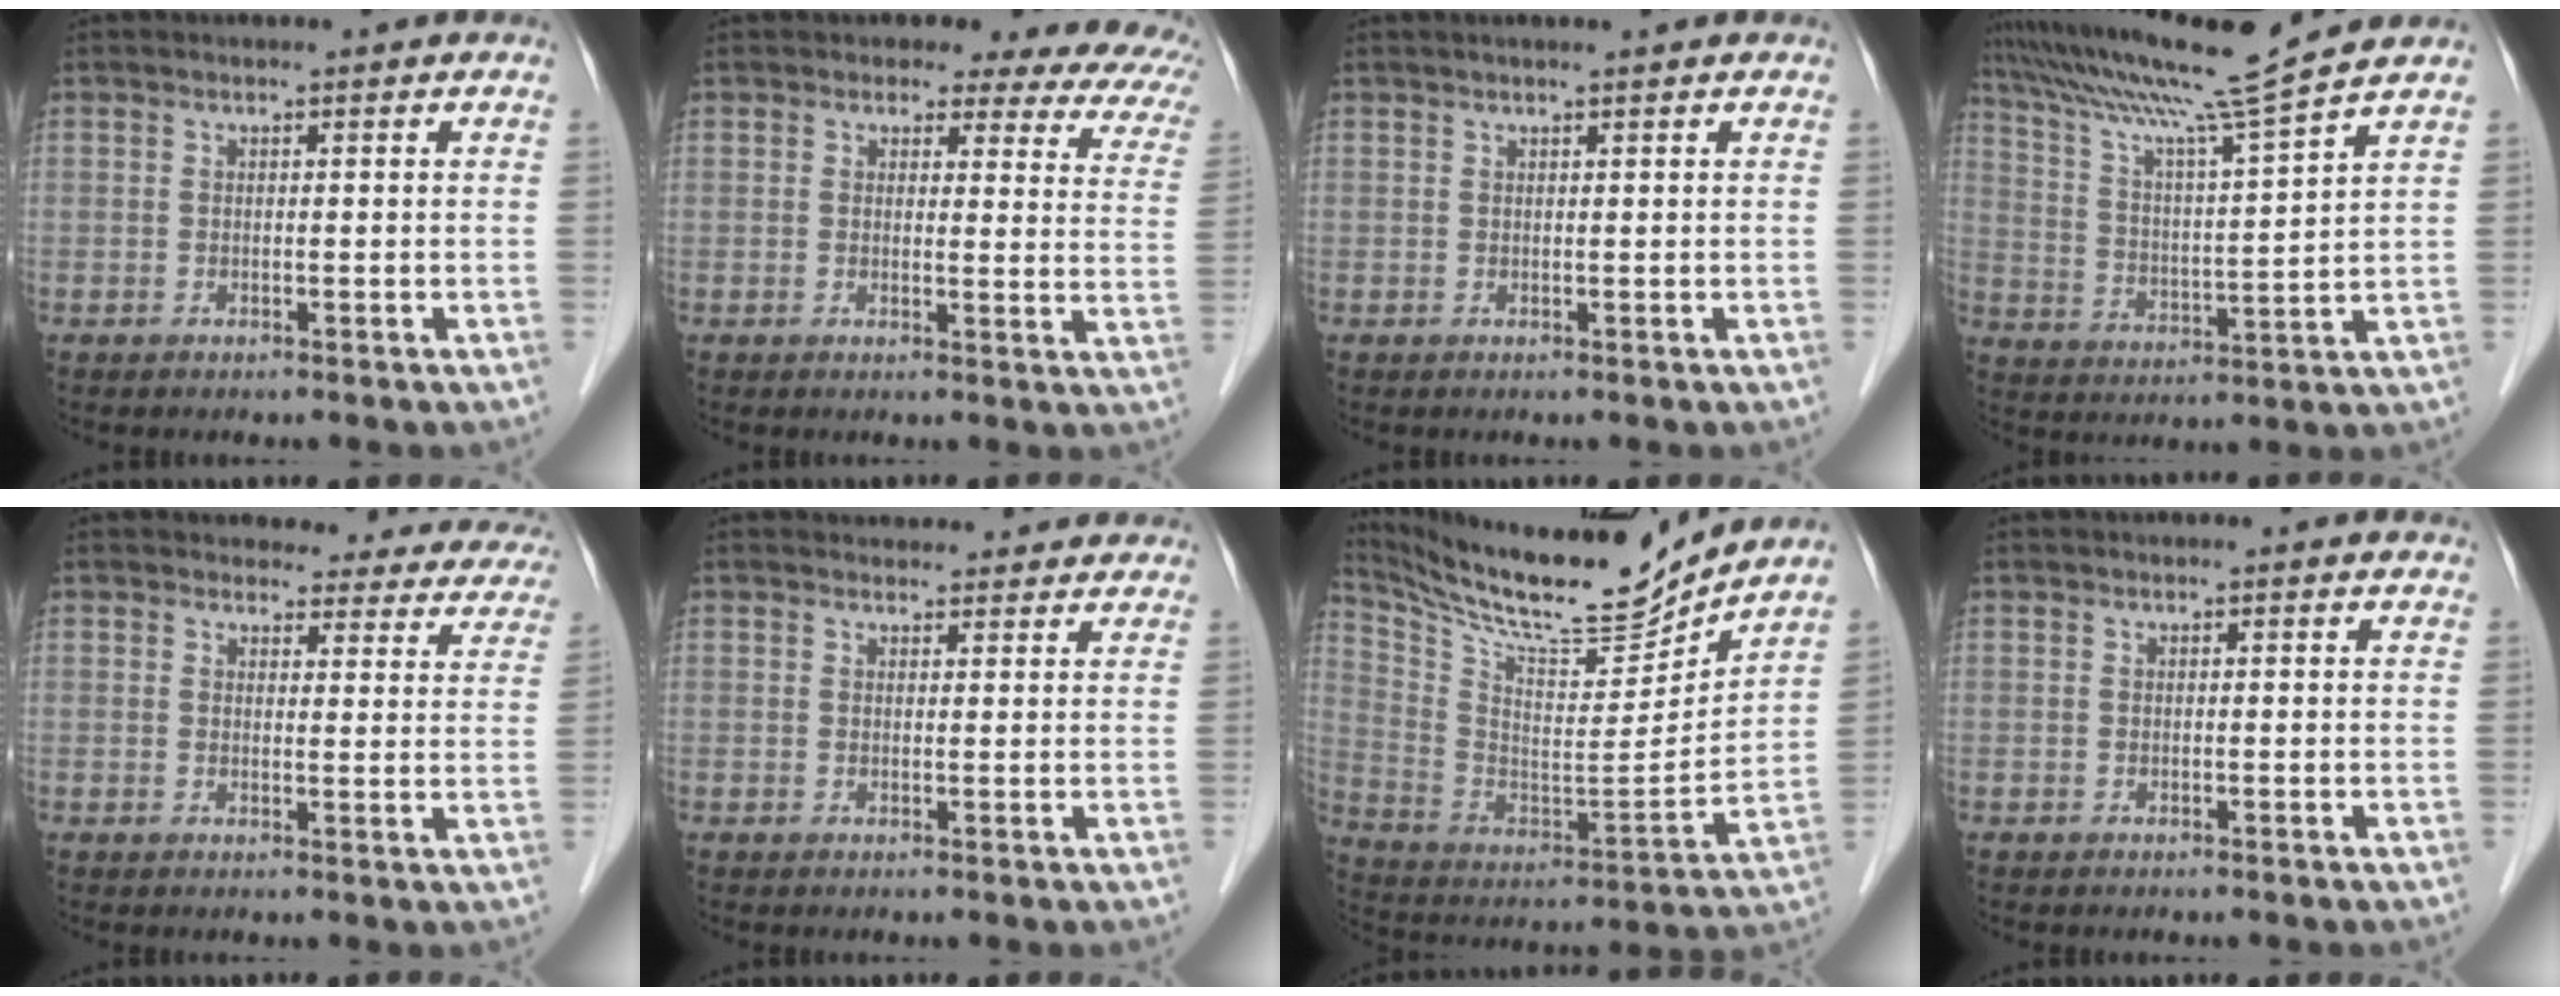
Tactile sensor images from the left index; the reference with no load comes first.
{"total": 13.2, "force": [10.4, 5.0, 6.5], "torque": [-0.044, -0.013, 0.082]}
{"total": 1.1, "force": [0.8, -0.2, 0.7], "torque": [-0.011, 0.006, 0.018]}
{"total": 13.6, "force": [11.8, -3.2, 5.9], "torque": [-0.110, -0.014, 0.203]}
{"total": 15.0, "force": [14.0, 4.9, 2.6], "torque": [0.007, -0.025, 0.133]}
{"total": 7.3, "force": [6.8, 2.4, 1.2], "torque": [0.002, 0.020, 0.067]}
{"total": 20.0, "force": [18.5, 1.7, 7.3], "torque": [-0.157, -0.036, 0.311]}
{"total": 1.0, "force": [0.9, 0.1, 0.4], "torque": [-0.009, 0.014, 0.011]}